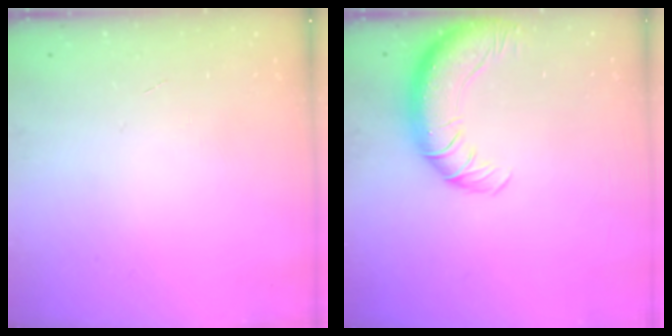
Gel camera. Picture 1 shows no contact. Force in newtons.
{"total": 12.3, "press": 11.9, "slide": 3.2}